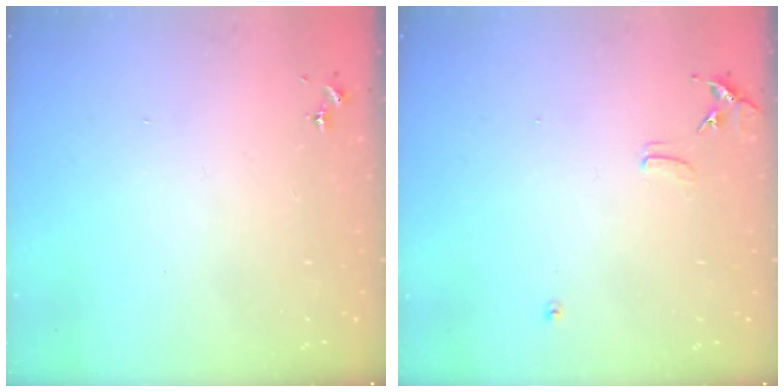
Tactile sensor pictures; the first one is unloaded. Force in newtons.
{"total": 6.7, "press": 6.7, "slide": 0.6}